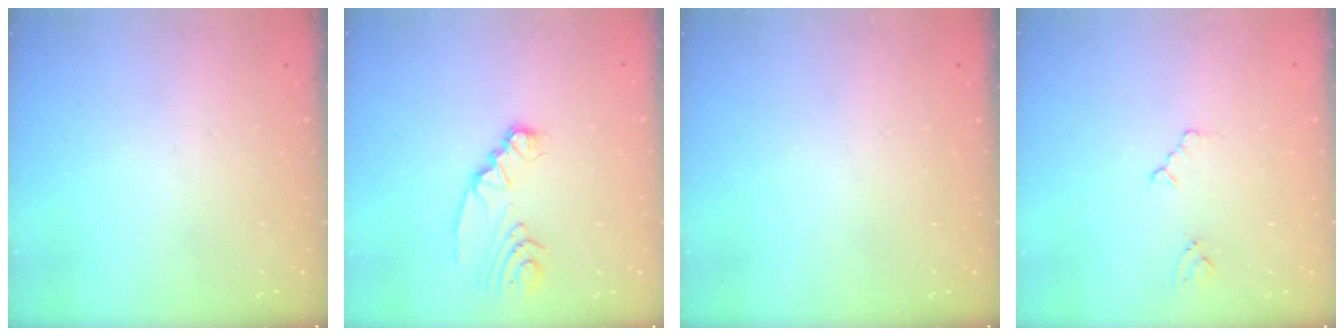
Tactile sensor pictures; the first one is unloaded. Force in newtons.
{"total": 5.4, "press": 5.4, "slide": 0.2}
{"total": 0.0}
{"total": 2.2, "press": 2.2, "slide": 0.4}